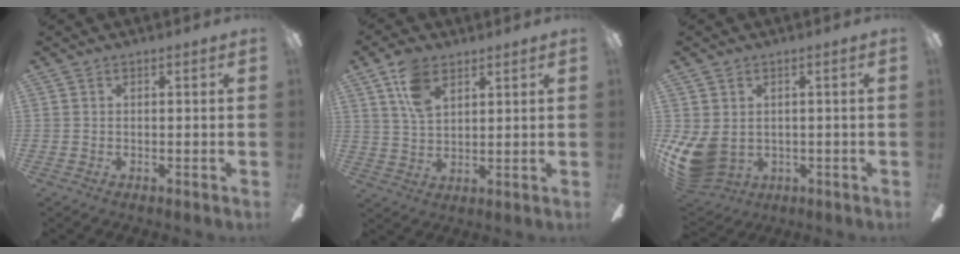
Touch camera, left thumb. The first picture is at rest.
{"total": 8.8, "force": [4.9, 4.9, 5.4], "torque": [-0.102, -0.003, 0.092]}
{"total": 8.9, "force": [-0.8, 6.8, 5.6], "torque": [-0.130, -0.002, -0.012]}